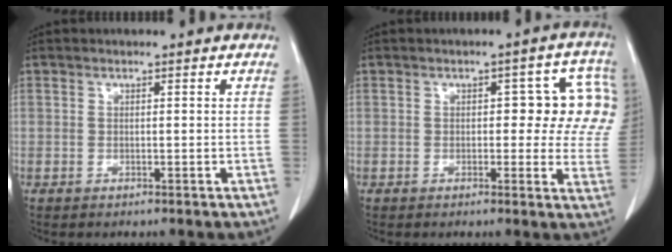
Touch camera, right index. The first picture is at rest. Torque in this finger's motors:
{"motor_torque": [0.25, 0.05, 0.25, 0.03]}